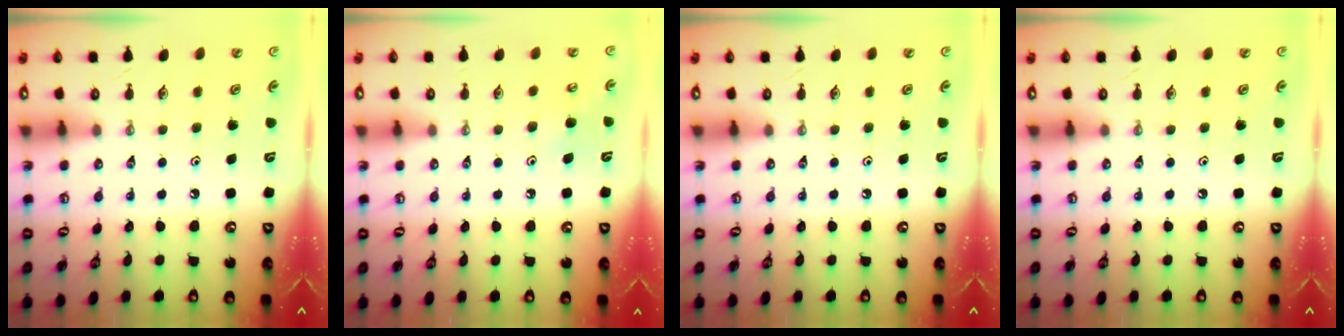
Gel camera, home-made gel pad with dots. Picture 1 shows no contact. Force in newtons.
{"total": 6.6, "press": 6.6, "slide": 0.6}
{"total": 0.0}
{"total": 0.0}